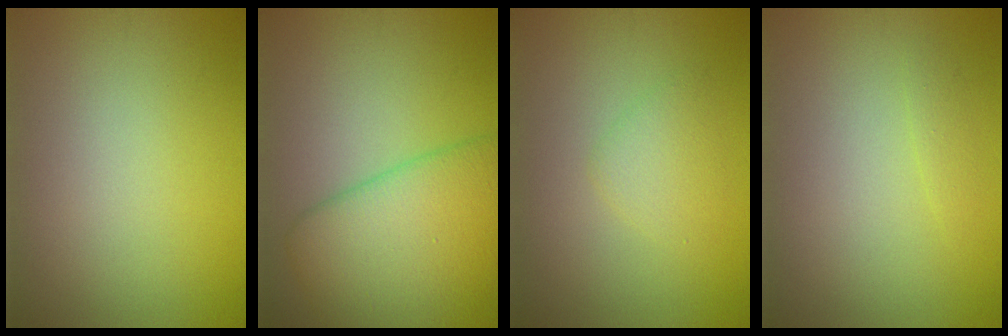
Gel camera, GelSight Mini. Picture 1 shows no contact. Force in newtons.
{"total": 7.8, "press": 7.8, "slide": 0.5}
{"total": 1.9, "press": 1.8, "slide": 0.1}
{"total": 0.8, "press": 0.8, "slide": 0.0}